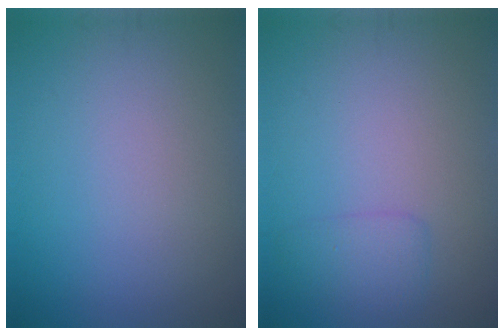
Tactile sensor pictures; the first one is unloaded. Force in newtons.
{"total": 1.7, "press": 1.7, "slide": 0.1}